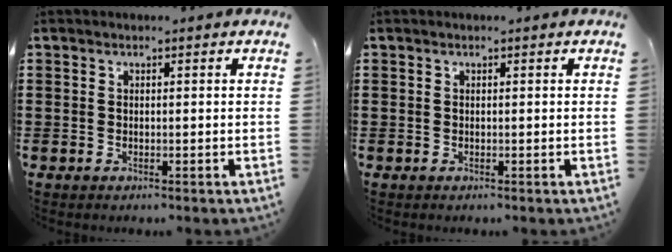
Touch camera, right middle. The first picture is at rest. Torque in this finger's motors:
{"motor_torque": [0.00, 0.00, 0.00, -0.01]}